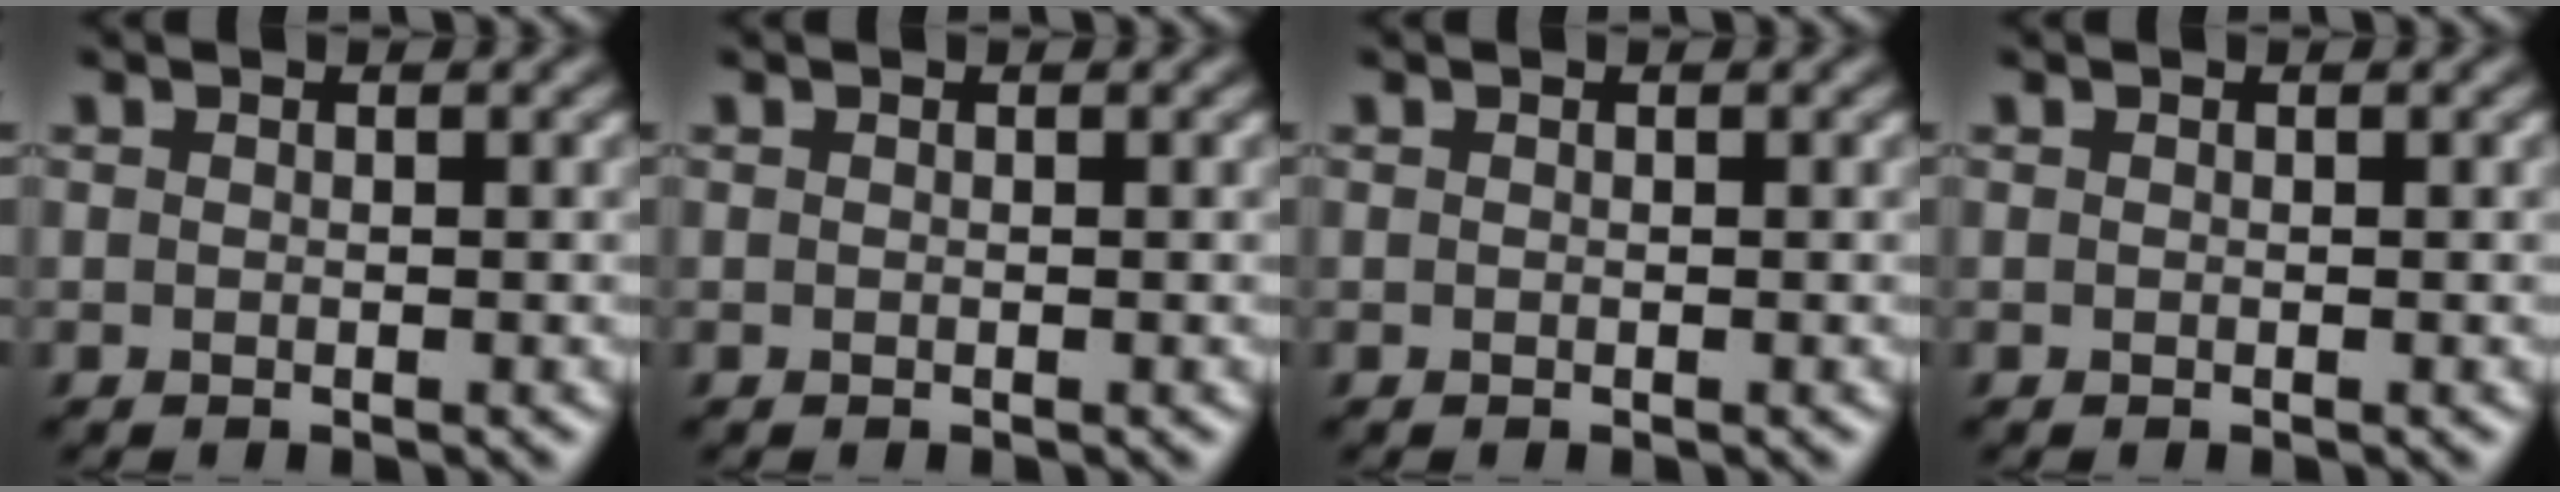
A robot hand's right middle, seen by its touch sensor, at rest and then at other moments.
{"total": 0.0}
{"total": 0.0}
{"total": 0.0}